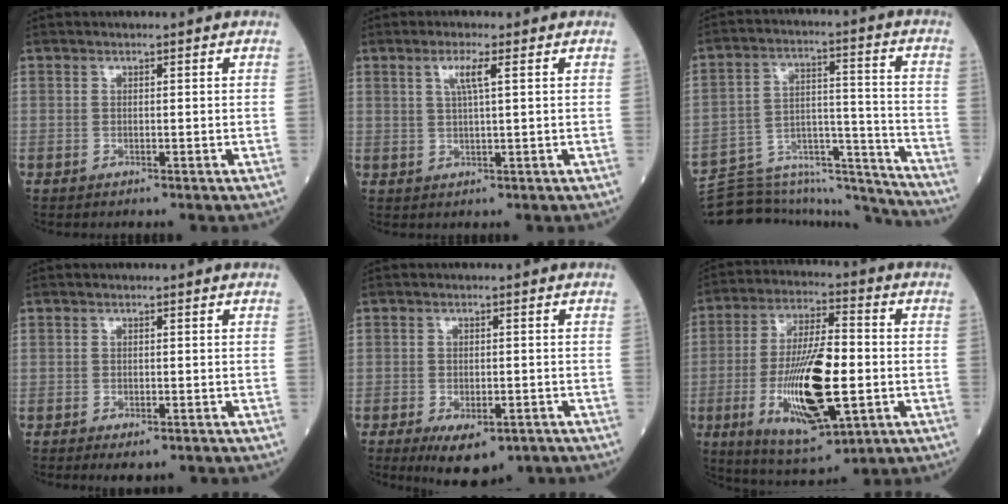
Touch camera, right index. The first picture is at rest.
{"total": 3.1, "force": [1.3, -0.3, 2.8], "torque": [-0.058, 0.003, 0.026]}
{"total": 20.1, "force": [-19.5, 3.3, 4.0], "torque": [-0.074, 0.045, -0.288]}
{"total": 2.1, "force": [-1.4, 0.7, 1.4], "torque": [-0.018, -0.003, -0.012]}
{"total": 7.3, "force": [-4.6, 2.9, 4.8], "torque": [-0.068, -0.009, -0.063]}
{"total": 17.1, "force": [-3.7, 4.3, 16.1], "torque": [-0.309, -0.013, -0.054]}